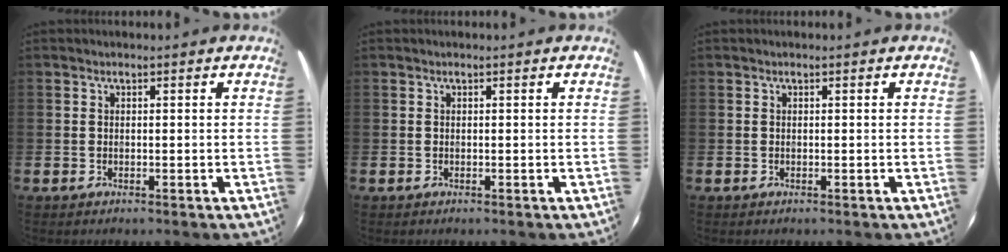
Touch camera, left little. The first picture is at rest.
{"total": 0.0}
{"total": 0.0}